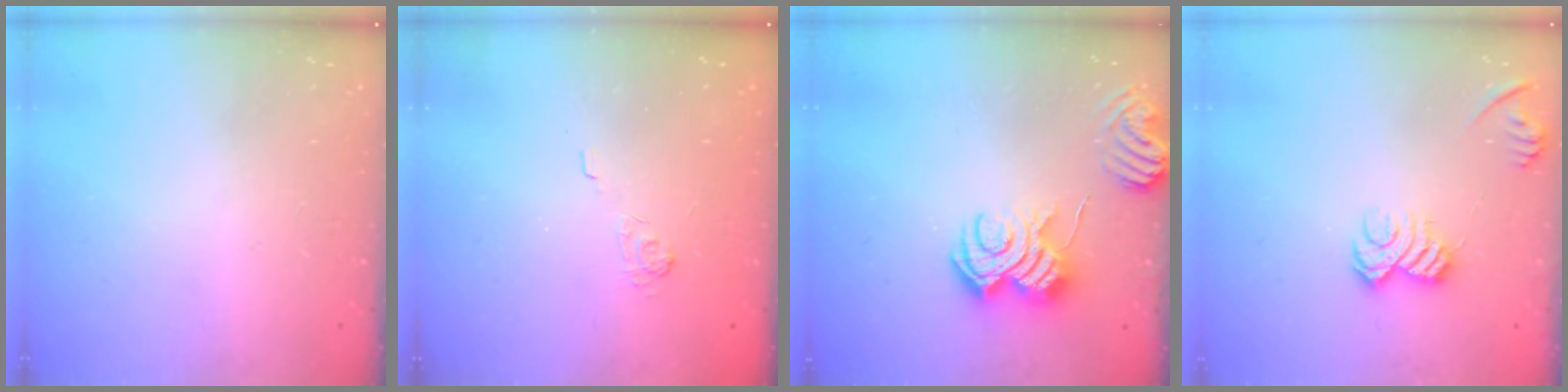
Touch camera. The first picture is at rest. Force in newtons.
{"total": 2.0, "press": 1.4, "slide": 1.4}
{"total": 9.6, "press": 9.5, "slide": 0.6}
{"total": 9.3, "press": 9.3, "slide": 1.2}